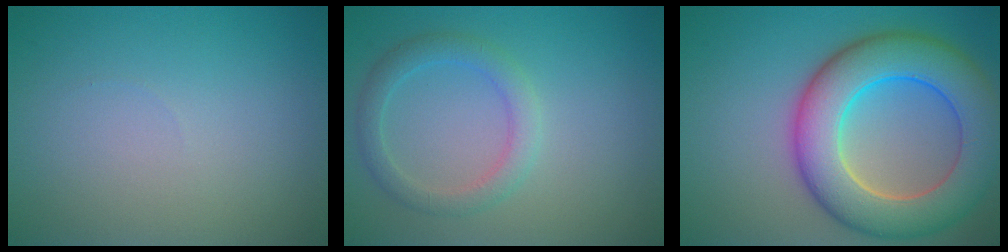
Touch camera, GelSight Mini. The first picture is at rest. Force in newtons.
{"total": 2.7, "press": 2.7, "slide": 0.2}
{"total": 10.4, "press": 10.4, "slide": 0.7}